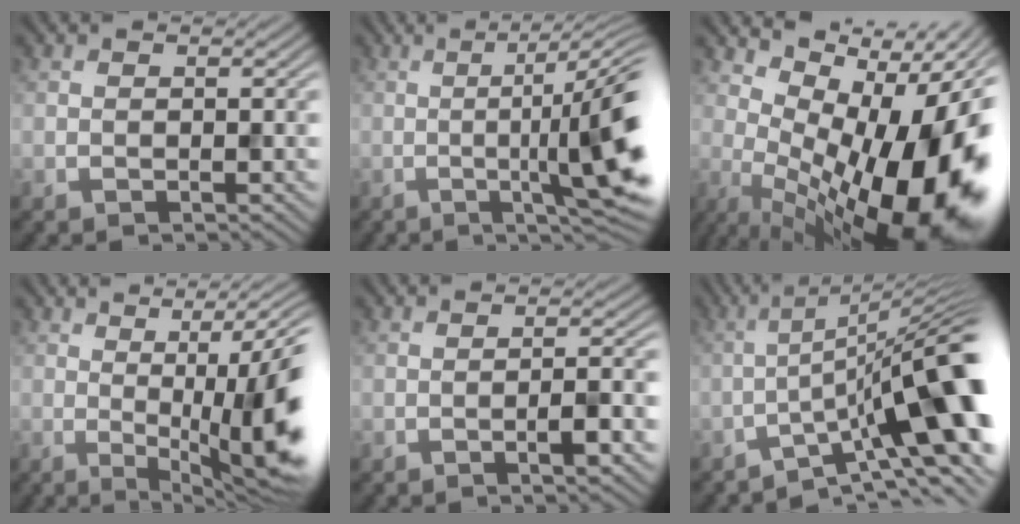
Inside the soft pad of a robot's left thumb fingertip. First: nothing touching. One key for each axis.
{"total": 12.3, "fx": -1.3, "fy": 1.8, "fz": 12.1, "tx": -0.162, "ty": 0.003, "tz": -0.014}
{"total": 17.7, "fx": 0.1, "fy": 7.6, "fz": 16.0, "tx": -0.205, "ty": -0.014, "tz": 0.014}
{"total": 15.4, "fx": 0.4, "fy": 4.4, "fz": 14.8, "tx": -0.179, "ty": 0.011, "tz": 0.016}
{"total": 3.3, "fx": -1.3, "fy": 0.4, "fz": 3.0, "tx": -0.051, "ty": 0.008, "tz": -0.026}
{"total": 15.7, "fx": -4.7, "fy": 3.7, "fz": 14.5, "tx": -0.204, "ty": 0.006, "tz": -0.077}